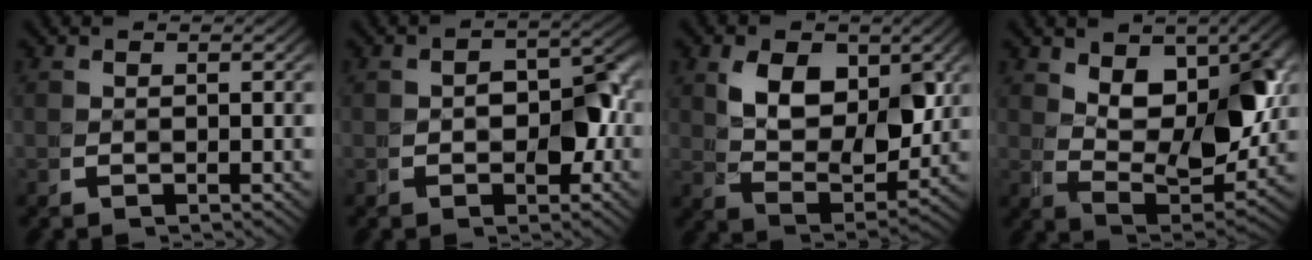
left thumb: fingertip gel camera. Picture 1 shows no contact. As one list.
[{"total": 4.2, "force": [-0.7, 2.7, 3.1], "torque": [-0.038, -0.004, -0.009]}, {"total": 7.2, "force": [1.8, 4.3, 5.5], "torque": [-0.100, -0.018, 0.041]}, {"total": 8.3, "force": [1.6, 4.4, 6.8], "torque": [-0.128, -0.032, 0.043]}]